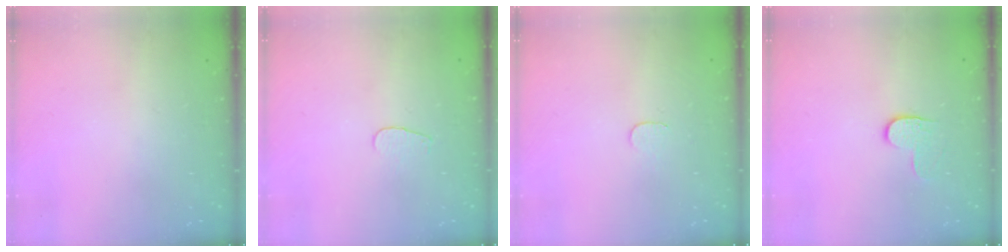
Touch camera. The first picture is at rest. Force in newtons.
{"total": 3.4, "press": 3.4, "slide": 0.4}
{"total": 3.0, "press": 3.0, "slide": 0.3}
{"total": 4.0, "press": 4.0, "slide": 0.5}